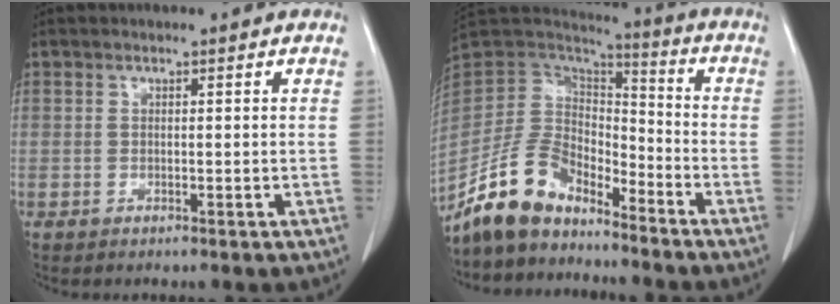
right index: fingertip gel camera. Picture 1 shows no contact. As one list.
[{"total": 12.8, "force": [-10.5, 5.3, 5.0], "torque": [-0.105, 0.025, -0.204]}]